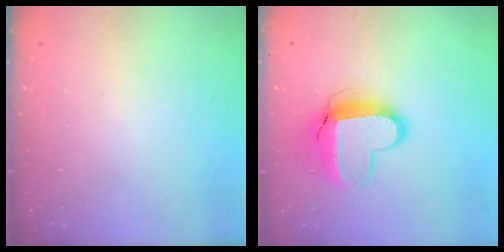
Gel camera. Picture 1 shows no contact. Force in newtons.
{"total": 12.8, "press": 12.8, "slide": 1.0}